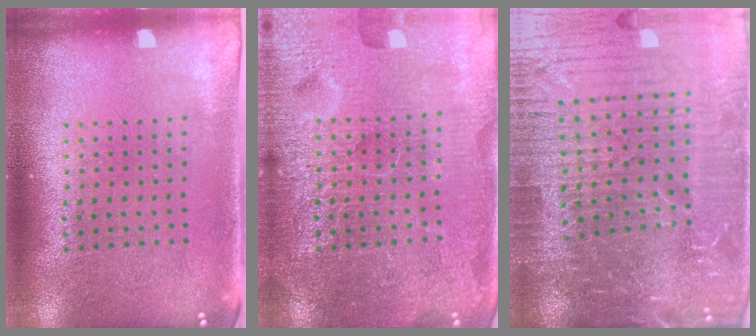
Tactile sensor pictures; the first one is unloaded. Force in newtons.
{"total": 7.2, "press": 7.1, "slide": 1.0}
{"total": 6.8, "press": 6.0, "slide": 3.3}